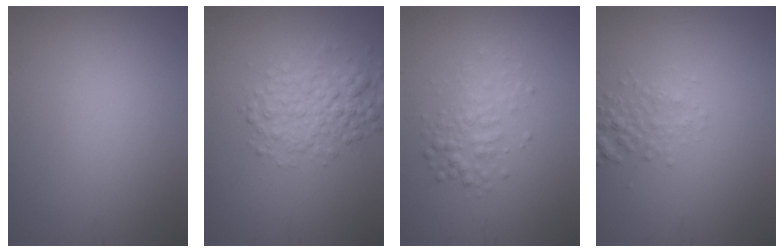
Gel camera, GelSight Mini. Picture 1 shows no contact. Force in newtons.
{"total": 3.9, "press": 3.9, "slide": 0.1}
{"total": 2.3, "press": 2.3, "slide": 0.1}
{"total": 1.7, "press": 1.7, "slide": 0.1}